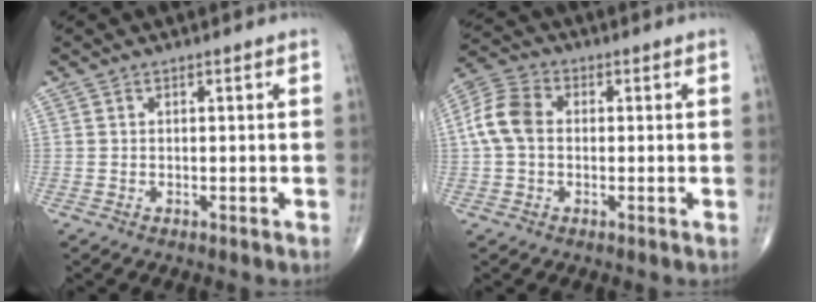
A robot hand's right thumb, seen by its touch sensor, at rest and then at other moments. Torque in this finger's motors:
{"motor_torque": [0.19, 0.23, 0.68, 0.03, 0.21]}